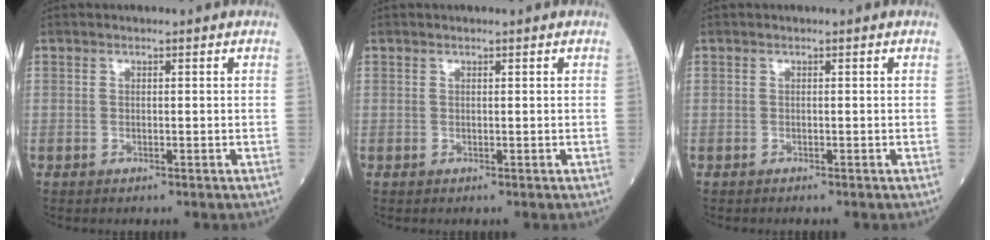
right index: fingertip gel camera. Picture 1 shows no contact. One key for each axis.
{"total": 0.0}
{"total": 0.0}